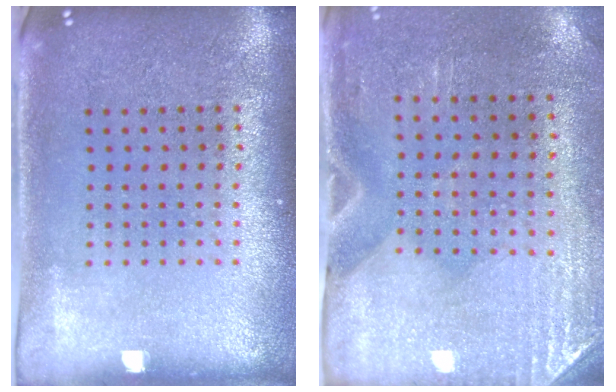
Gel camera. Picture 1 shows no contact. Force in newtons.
{"total": 2.9, "press": 2.5, "slide": 1.4}